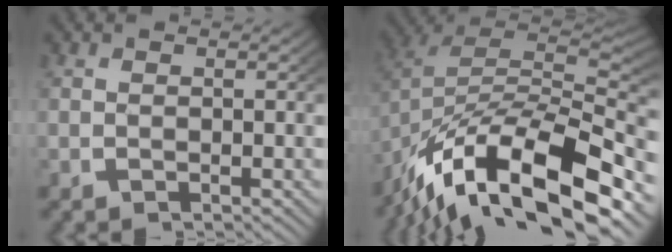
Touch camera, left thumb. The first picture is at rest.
{"total": 16.6, "force": [-5.0, 10.5, 11.8], "torque": [-0.228, -0.042, -0.061]}